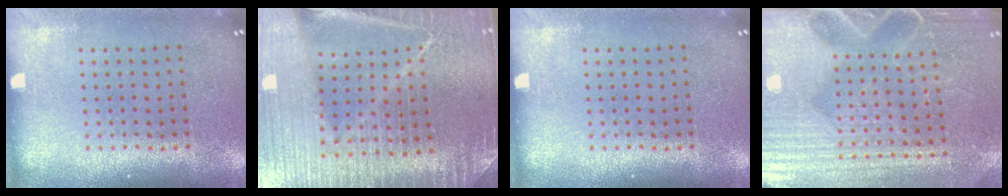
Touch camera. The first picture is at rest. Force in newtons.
{"total": 4.9, "press": 4.5, "slide": 1.8}
{"total": 0.0}
{"total": 4.6, "press": 4.2, "slide": 1.8}